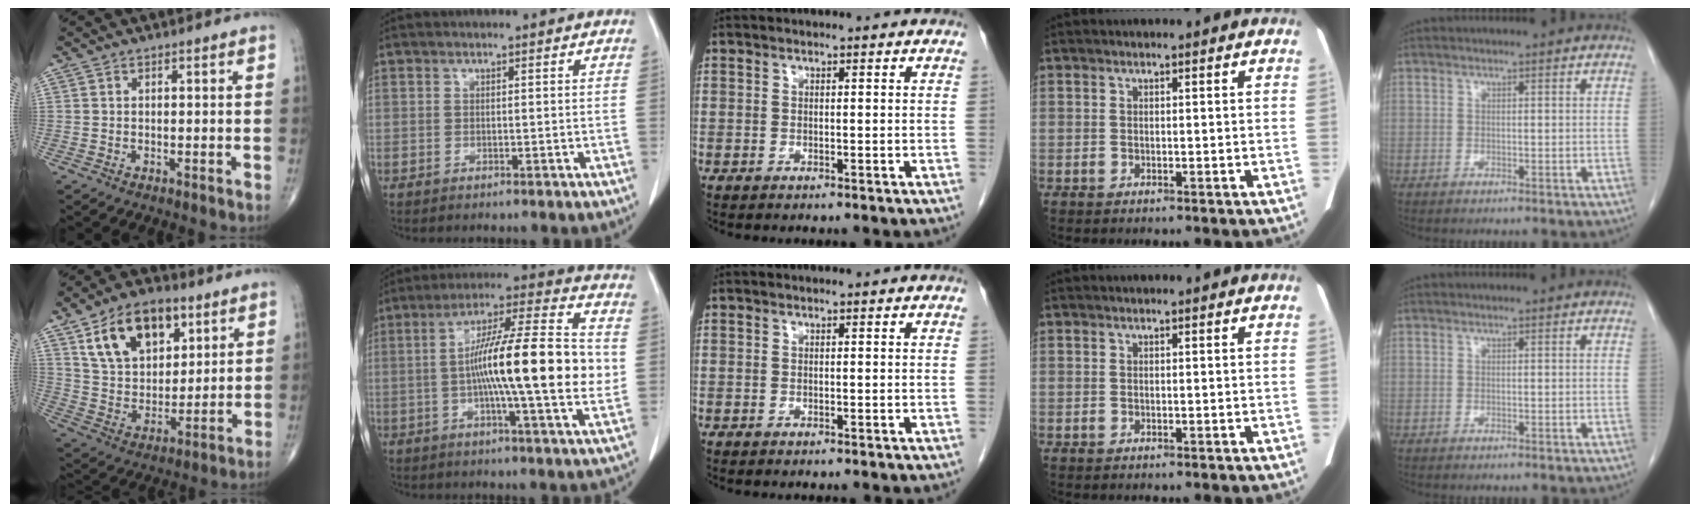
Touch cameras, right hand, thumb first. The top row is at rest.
{"thumb": {"total": 17.3, "force": [8.3, 10.5, 11.0], "torque": [-0.146, -0.029, 0.154]}, "index": {"total": 19.3, "force": [-0.6, 1.2, 19.3], "torque": [-0.311, 0.006, -0.020]}}